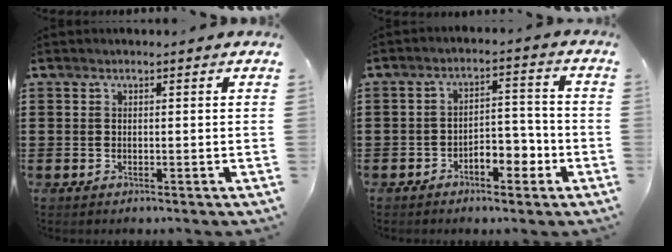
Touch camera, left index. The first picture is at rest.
{"total": 5.0, "force": [-3.0, 2.5, 3.1], "torque": [-0.046, 0.012, -0.060]}